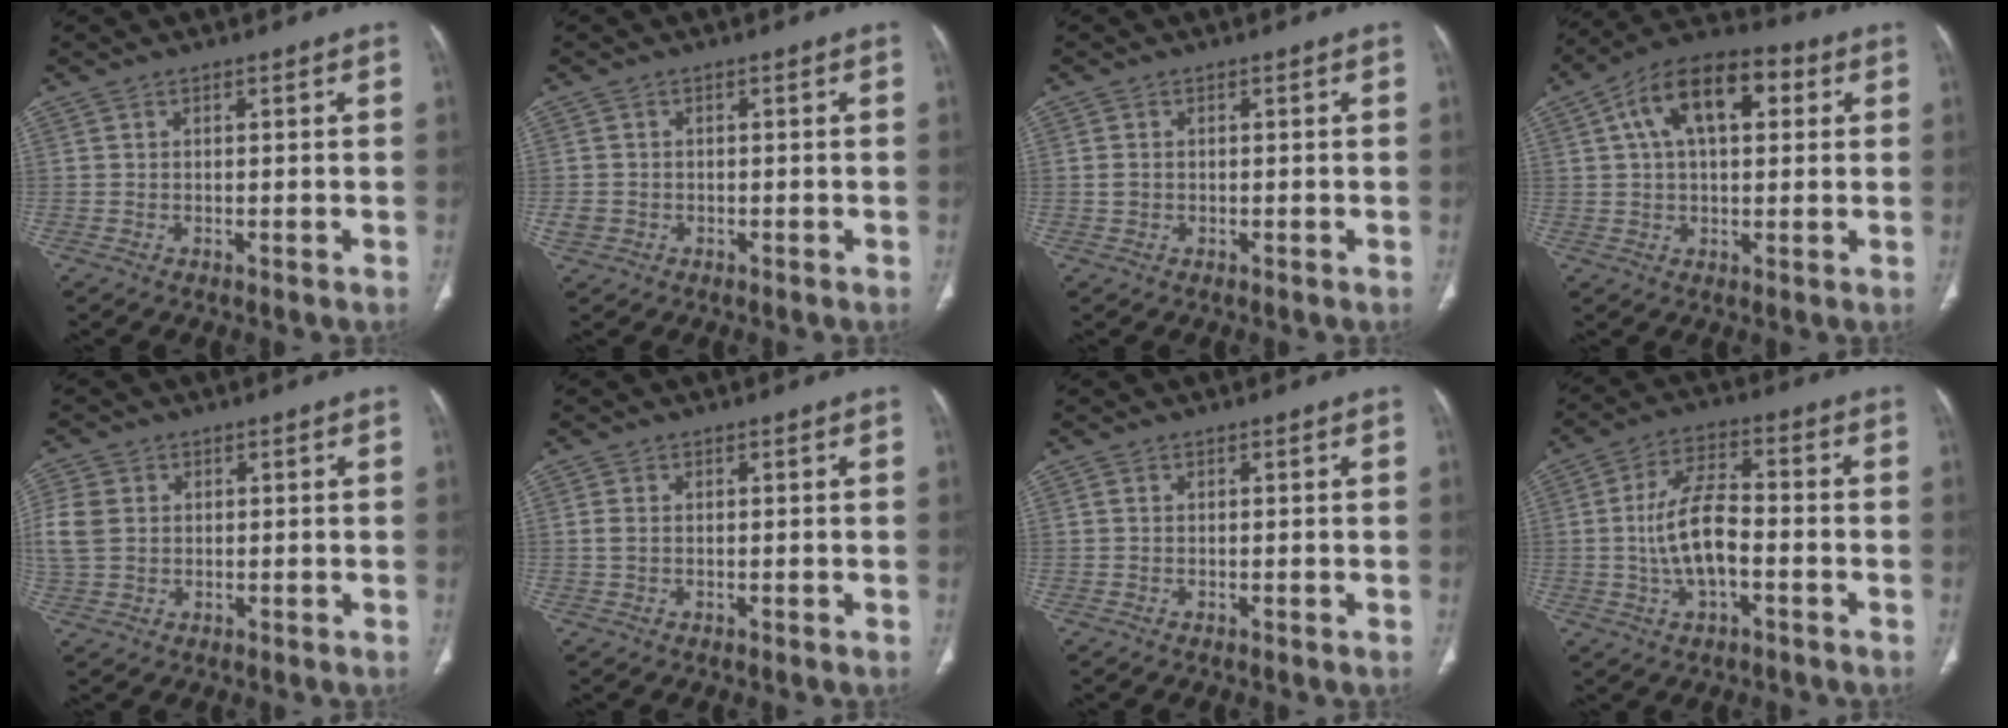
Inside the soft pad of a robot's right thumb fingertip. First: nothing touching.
{"total": 2.1, "force": [-0.6, 1.9, 0.7], "torque": [-0.014, 0.005, -0.010]}
{"total": 1.4, "force": [0.0, 1.1, 0.8], "torque": [-0.014, 0.002, 0.002]}
{"total": 14.7, "force": [4.5, 7.9, 11.6], "torque": [-0.177, 0.025, 0.065]}
{"total": 6.8, "force": [0.8, 5.4, 4.1], "torque": [-0.105, 0.008, 0.016]}
{"total": 1.4, "force": [0.0, 0.9, 1.1], "torque": [-0.028, 0.002, -0.001]}
{"total": 0.0}
{"total": 10.5, "force": [-2.0, 4.9, 9.0], "torque": [-0.170, 0.027, -0.041]}